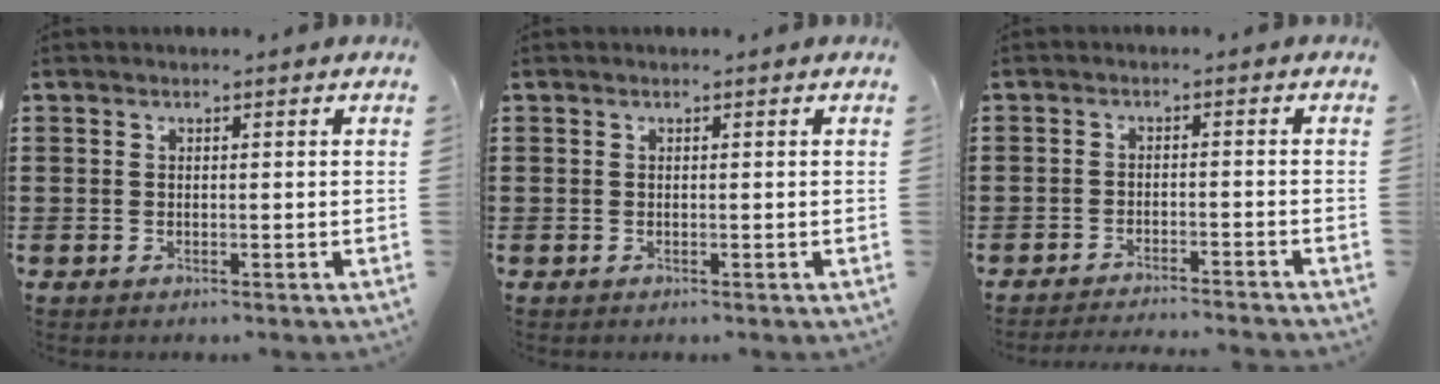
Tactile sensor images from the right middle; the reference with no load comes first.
{"total": 0.0}
{"total": 2.4, "force": [-2.4, -0.1, 0.2], "torque": [-0.007, 0.001, -0.051]}